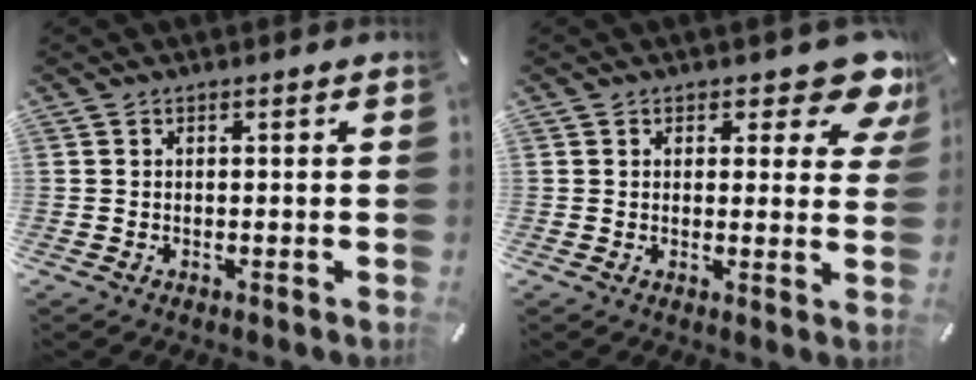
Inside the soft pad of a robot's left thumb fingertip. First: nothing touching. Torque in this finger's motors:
{"motor_torque": [0.36, -0.06, 0.13, 0.19, 0.04]}